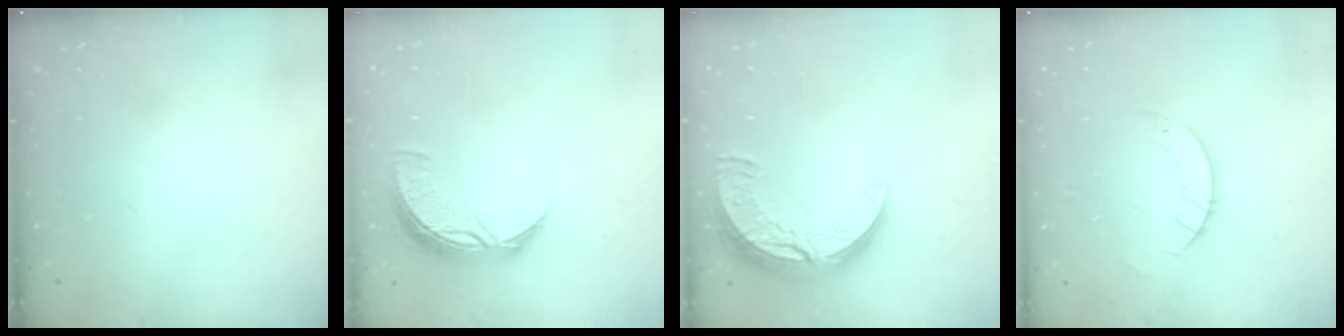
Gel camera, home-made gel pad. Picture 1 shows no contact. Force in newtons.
{"total": 8.2, "press": 8.2, "slide": 0.0}
{"total": 11.6, "press": 11.5, "slide": 1.0}
{"total": 2.6, "press": 2.6, "slide": 0.2}